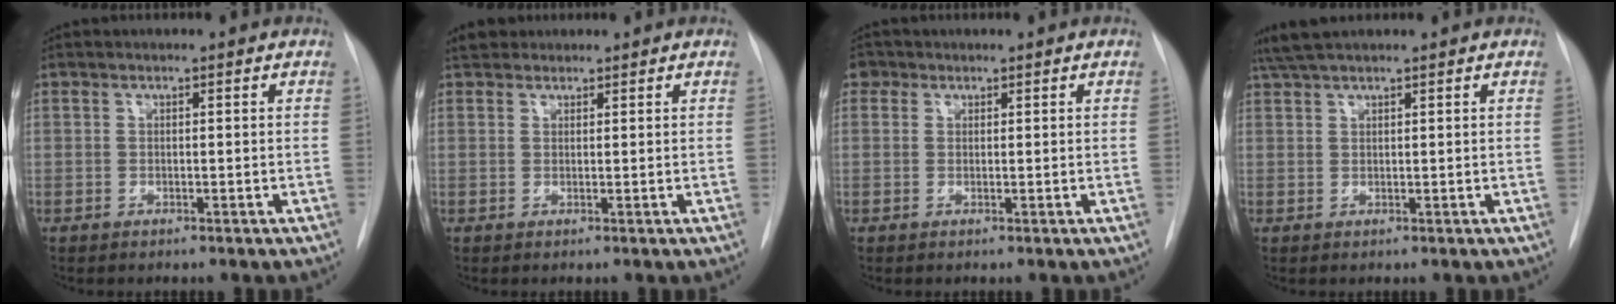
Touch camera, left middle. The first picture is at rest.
{"total": 2.5, "force": [2.1, 1.3, 0.2], "torque": [-0.006, 0.016, 0.034]}
{"total": 1.8, "force": [0.9, 1.5, 0.2], "torque": [0.004, 0.007, 0.010]}
{"total": 4.4, "force": [3.8, 0.5, 2.2], "torque": [-0.046, 0.026, 0.074]}